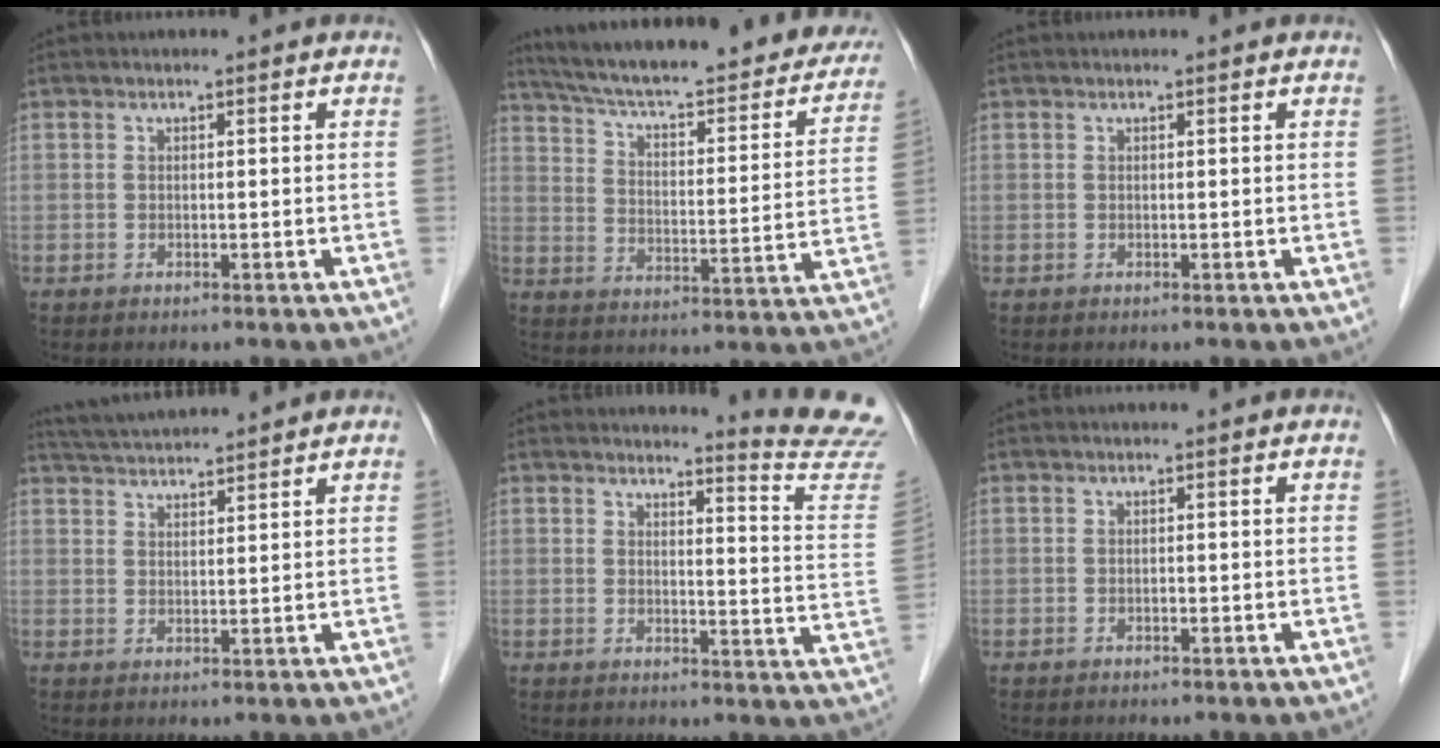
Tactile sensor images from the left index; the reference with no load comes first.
{"total": 30.7, "force": [25.8, 6.8, 15.3], "torque": [-0.239, -0.020, 0.330]}
{"total": 0.7, "force": [0.7, -0.1, 0.3], "torque": [-0.002, 0.008, 0.012]}
{"total": 7.6, "force": [7.3, -0.3, 2.1], "torque": [-0.046, 0.031, 0.123]}
{"total": 11.7, "force": [11.5, -1.8, 0.5], "torque": [-0.010, -0.122, 0.114]}
{"total": 0.0}